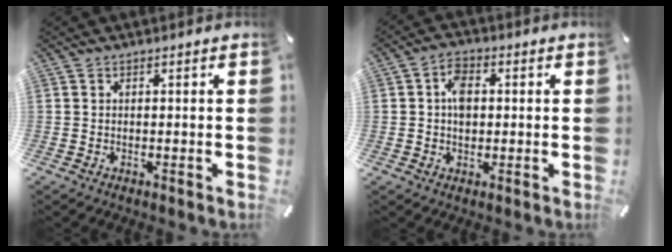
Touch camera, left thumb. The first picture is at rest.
{"total": 5.3, "force": [0.6, 3.7, 3.8], "torque": [-0.059, 0.004, 0.007]}